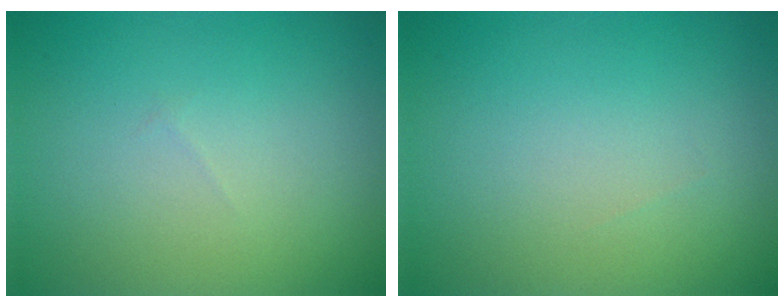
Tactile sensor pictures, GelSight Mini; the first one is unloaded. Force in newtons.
{"total": 0.0}